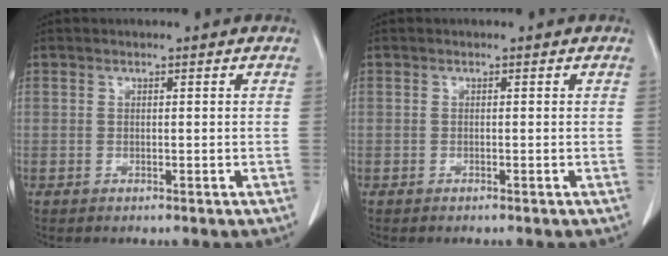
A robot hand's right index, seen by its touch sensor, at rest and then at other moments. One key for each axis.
{"total": 0.0}